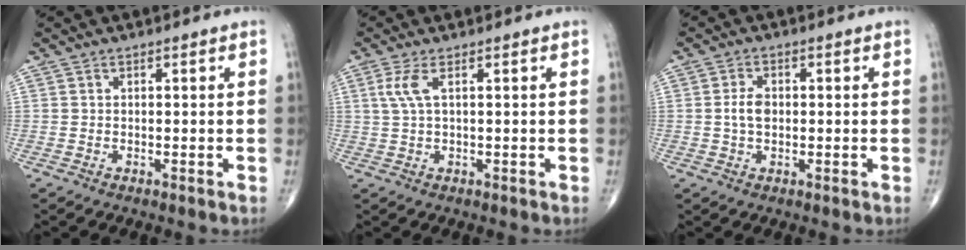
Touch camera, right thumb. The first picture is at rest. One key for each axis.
{"total": 3.3, "fx": 1.0, "fy": 0.8, "fz": 3.0, "tx": -0.086, "ty": 0.010, "tz": 0.027}
{"total": 3.5, "fx": 0.0, "fy": 2.2, "fz": 2.7, "tx": -0.050, "ty": 0.004, "tz": -0.002}